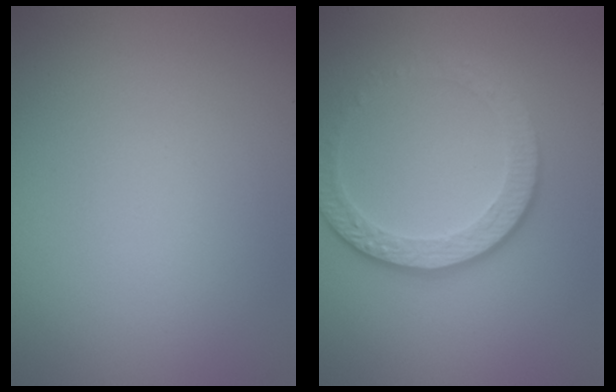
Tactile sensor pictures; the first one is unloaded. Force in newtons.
{"total": 4.4, "press": 3.2, "slide": 2.9}